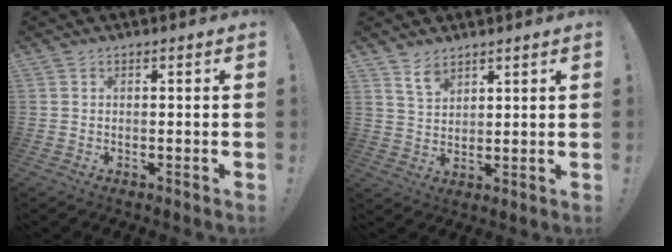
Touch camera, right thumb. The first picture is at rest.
{"total": 5.5, "force": [4.2, 2.7, 2.3], "torque": [-0.044, -0.022, 0.079]}